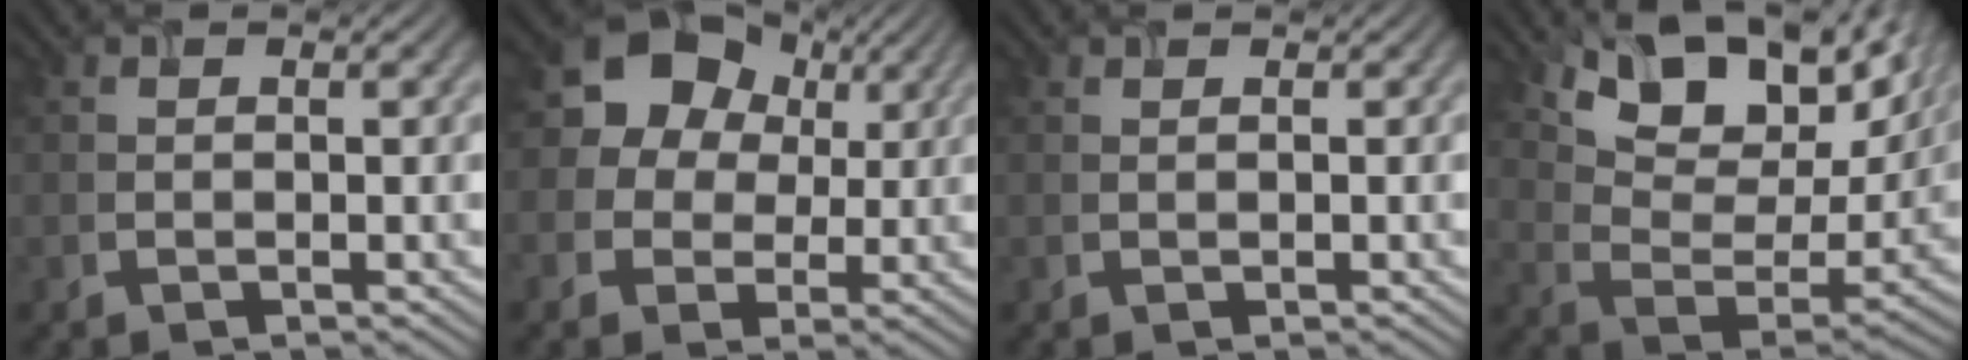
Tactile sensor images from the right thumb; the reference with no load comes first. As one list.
[{"total": 13.1, "force": [3.6, 11.5, 5.0], "torque": [-0.127, 0.036, 0.052]}, {"total": 0.0}, {"total": 14.4, "force": [10.0, 6.4, 8.3], "torque": [-0.155, -0.007, 0.165]}]